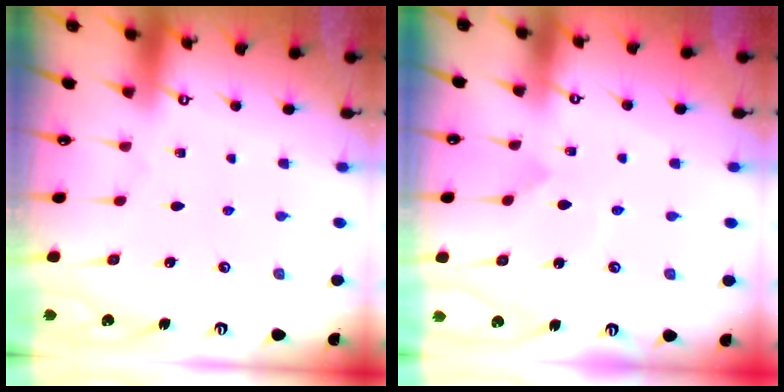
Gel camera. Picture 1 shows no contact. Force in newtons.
{"total": 2.0, "press": 2.0, "slide": 0.2}